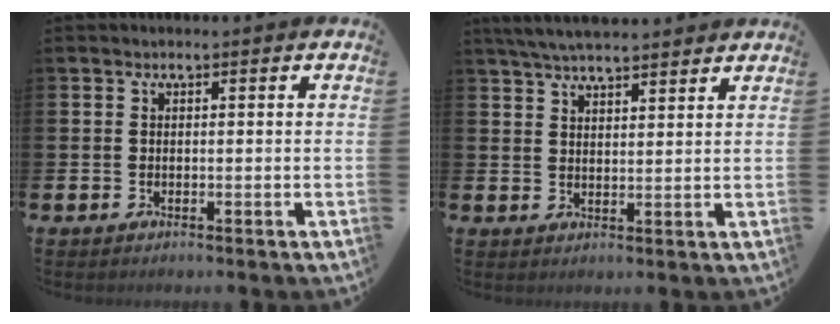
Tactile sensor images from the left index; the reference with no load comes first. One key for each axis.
{"total": 5.0, "fx": 4.8, "fy": 0.5, "fz": 1.3, "tx": -0.033, "ty": -0.015, "tz": 0.088}